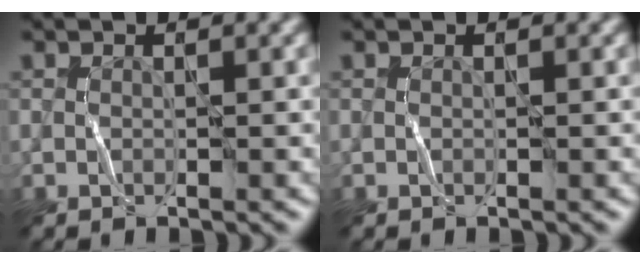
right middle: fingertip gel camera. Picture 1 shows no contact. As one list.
[{"total": 0.0}]